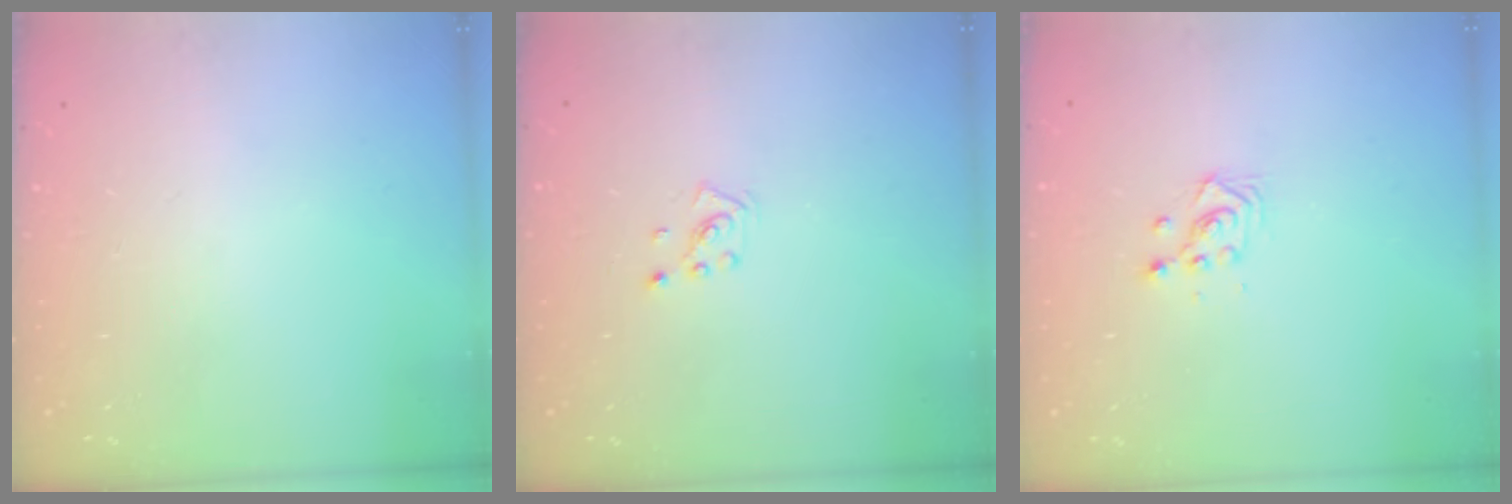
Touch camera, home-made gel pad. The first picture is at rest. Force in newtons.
{"total": 2.2, "press": 2.2, "slide": 0.6}
{"total": 2.9, "press": 2.9, "slide": 0.1}